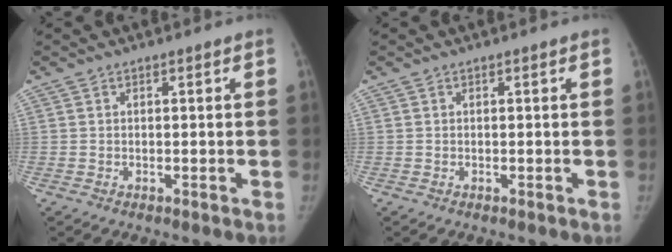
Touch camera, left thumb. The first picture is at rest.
{"total": 0.0}